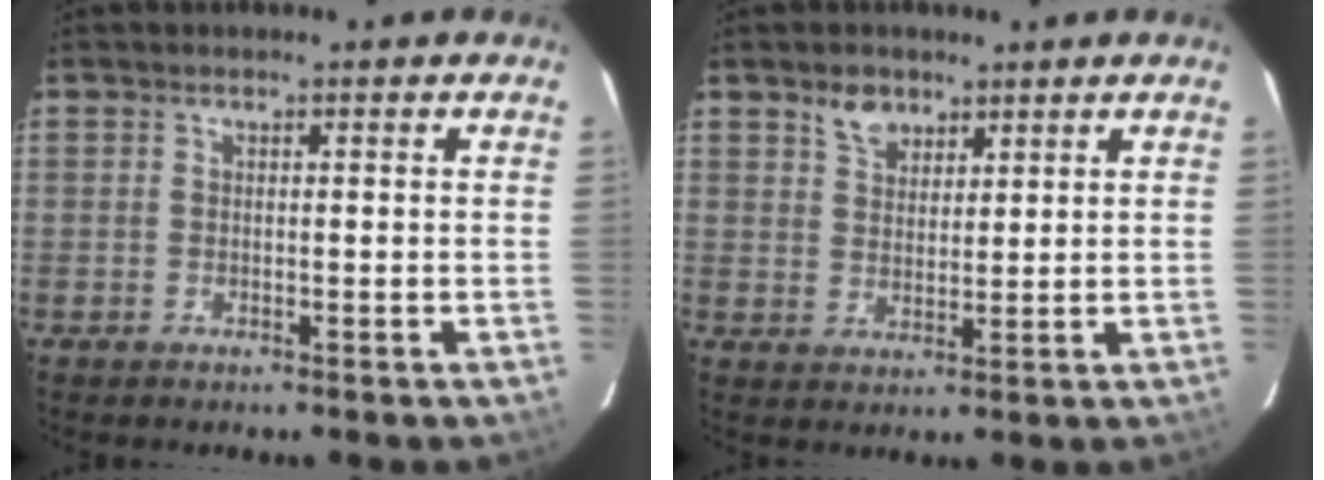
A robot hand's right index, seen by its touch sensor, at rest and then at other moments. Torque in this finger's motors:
{"motor_torque": [0.02, 0.00, 0.04, 0.03]}